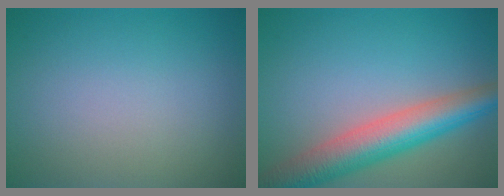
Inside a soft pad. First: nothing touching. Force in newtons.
{"total": 7.2, "press": 7.2, "slide": 0.5}